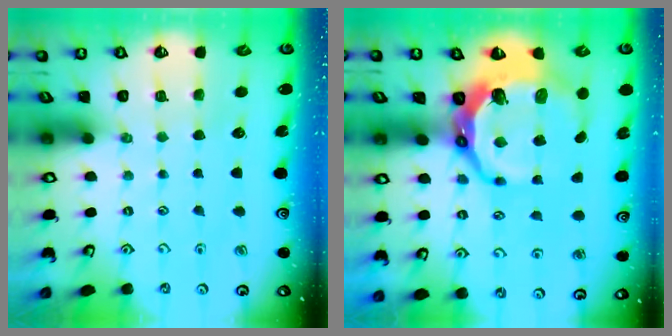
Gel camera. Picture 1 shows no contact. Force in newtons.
{"total": 13.4, "press": 12.4, "slide": 5.0}